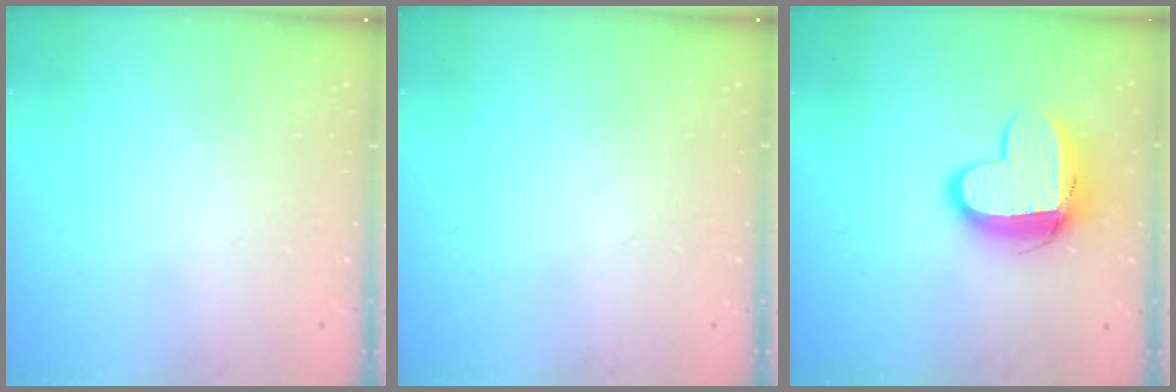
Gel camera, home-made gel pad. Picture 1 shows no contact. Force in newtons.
{"total": 0.0}
{"total": 12.0, "press": 11.9, "slide": 1.2}